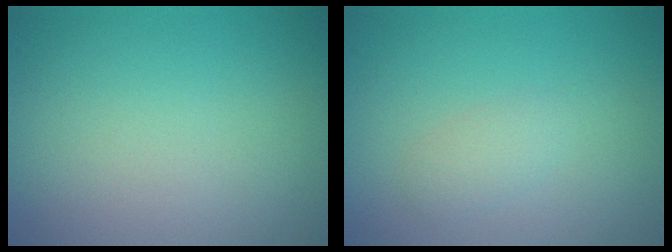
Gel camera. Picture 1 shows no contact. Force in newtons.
{"total": 1.2, "press": 1.2, "slide": 0.0}